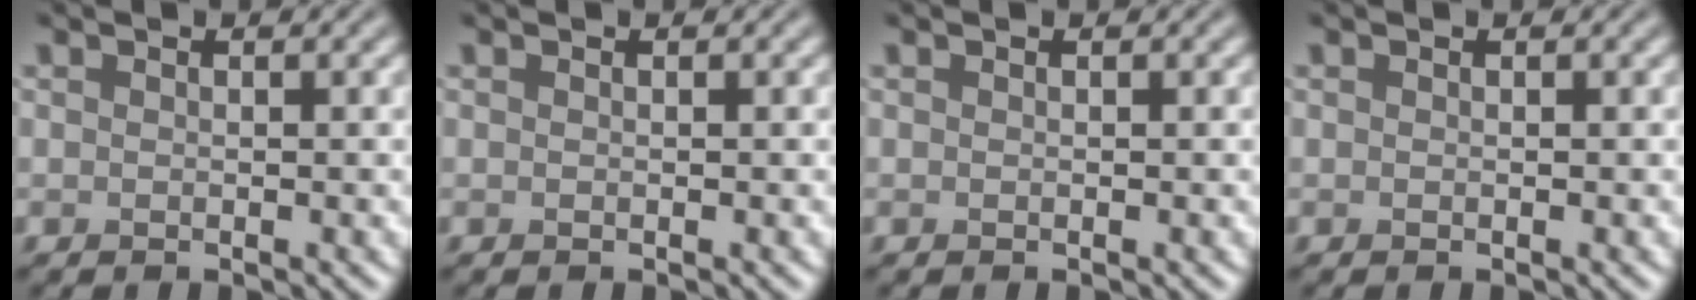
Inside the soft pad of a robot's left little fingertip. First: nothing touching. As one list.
[{"total": 0.0}, {"total": 0.0}, {"total": 0.0}]